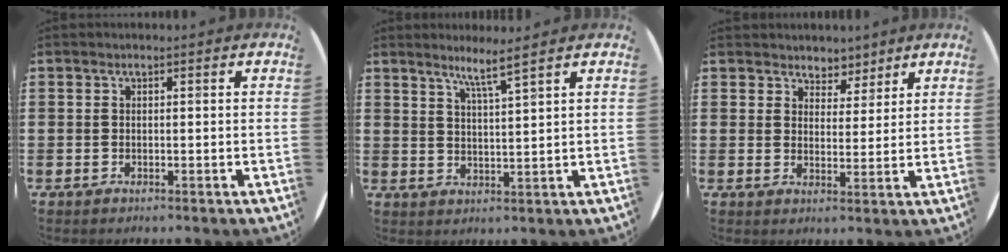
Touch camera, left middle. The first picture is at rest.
{"total": 4.1, "force": [3.5, -0.9, 1.8], "torque": [-0.041, -0.012, 0.060]}
{"total": 4.0, "force": [3.6, 1.7, -0.3], "torque": [-0.007, -0.009, 0.067]}